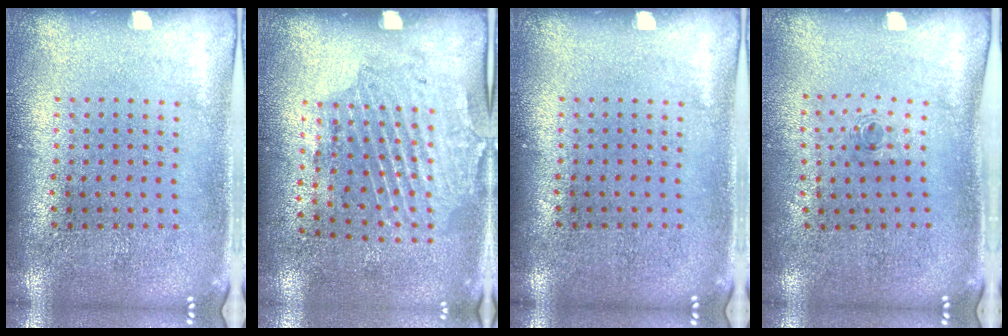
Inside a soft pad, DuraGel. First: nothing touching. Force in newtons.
{"total": 1.8, "press": 1.1, "slide": 1.4}
{"total": 0.0}
{"total": 0.6, "press": 0.2, "slide": 0.6}